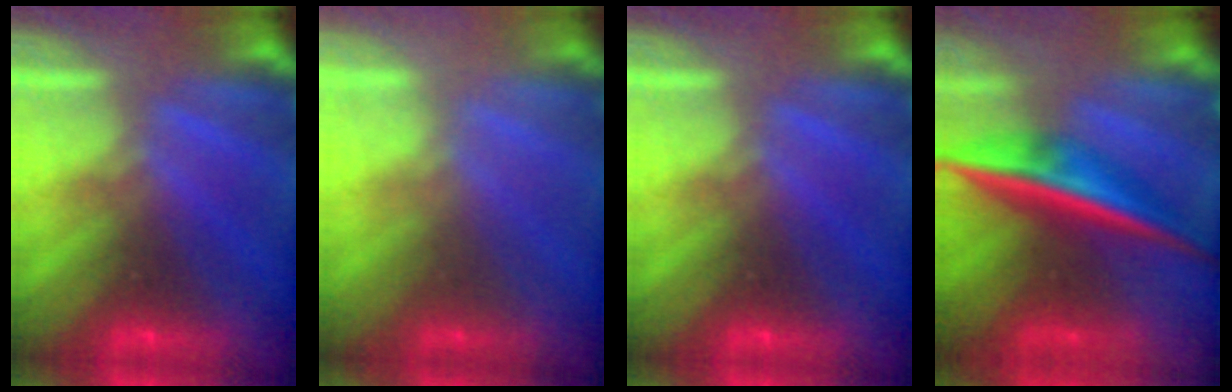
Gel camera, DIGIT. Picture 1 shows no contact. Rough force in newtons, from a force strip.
{"total": 2.4}
{"total": 0.0}
{"total": 7.2}